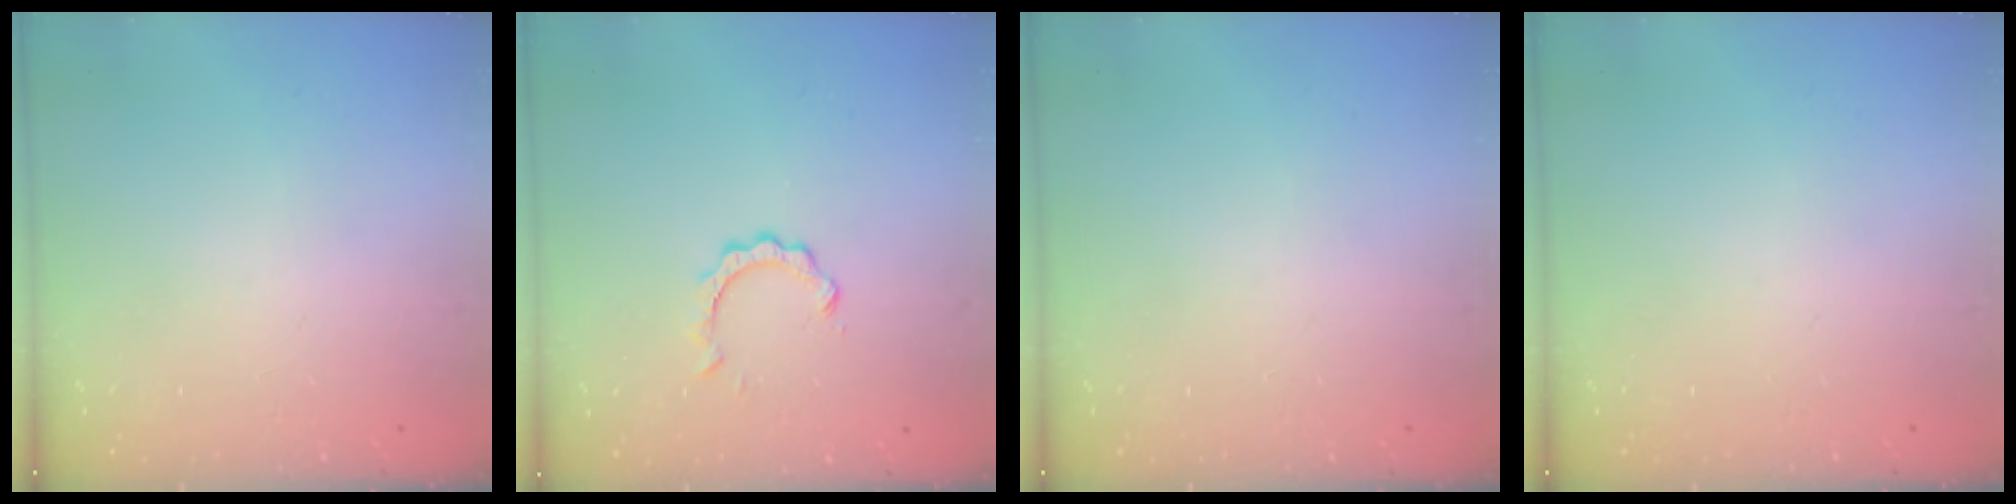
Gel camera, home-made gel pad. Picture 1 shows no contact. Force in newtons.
{"total": 2.7, "press": 2.6, "slide": 0.3}
{"total": 0.0}
{"total": 0.0}